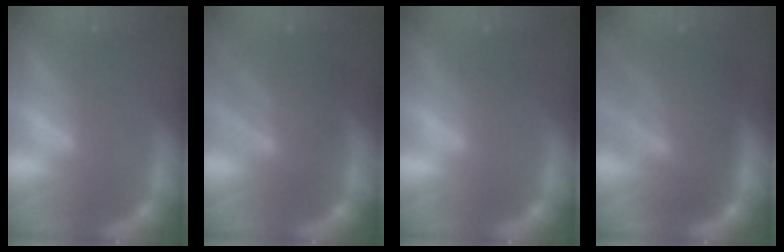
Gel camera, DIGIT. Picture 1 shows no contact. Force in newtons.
{"total": 6.5}
{"total": 1.5}
{"total": 9.1}